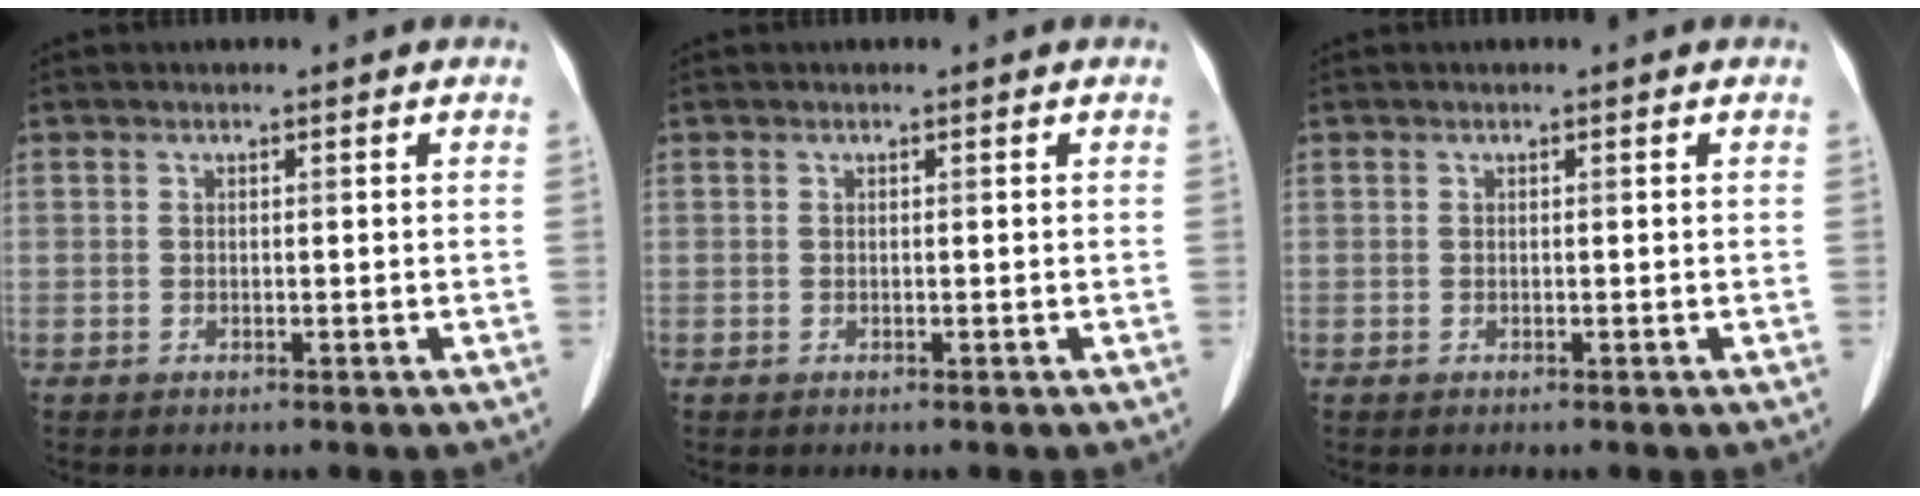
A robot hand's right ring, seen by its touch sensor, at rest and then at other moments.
{"total": 0.0}
{"total": 0.0}